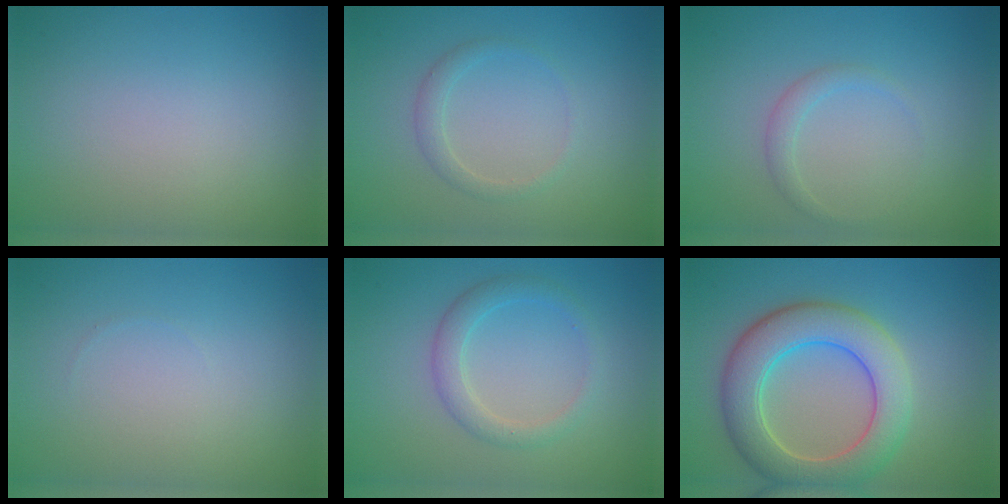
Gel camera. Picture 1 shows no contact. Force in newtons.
{"total": 1.4, "press": 1.4, "slide": 0.1}
{"total": 1.2, "press": 1.2, "slide": 0.1}
{"total": 0.0}
{"total": 2.3, "press": 2.3, "slide": 0.1}
{"total": 7.2, "press": 7.1, "slide": 0.6}